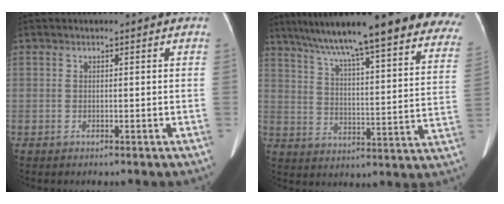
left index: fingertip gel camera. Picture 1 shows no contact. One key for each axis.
{"total": 30.5, "fx": 25.4, "fy": 3.2, "fz": 16.6, "tx": -0.214, "ty": -0.028, "tz": 0.326}